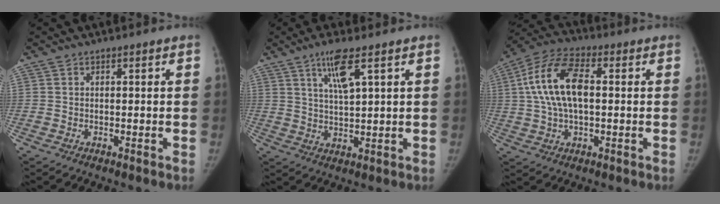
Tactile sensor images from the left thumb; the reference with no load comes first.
{"total": 6.5, "force": [3.3, 1.1, 5.5], "torque": [-0.105, -0.018, 0.068]}
{"total": 13.8, "force": [1.6, 7.2, 11.7], "torque": [-0.230, 0.026, 0.027]}